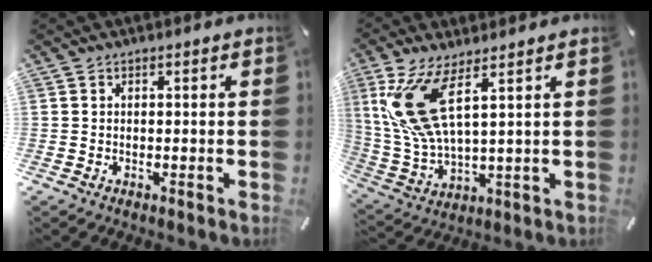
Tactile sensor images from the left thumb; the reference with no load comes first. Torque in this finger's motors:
{"motor_torque": [2.48, 2.53, 2.14, -0.63, 0.38]}